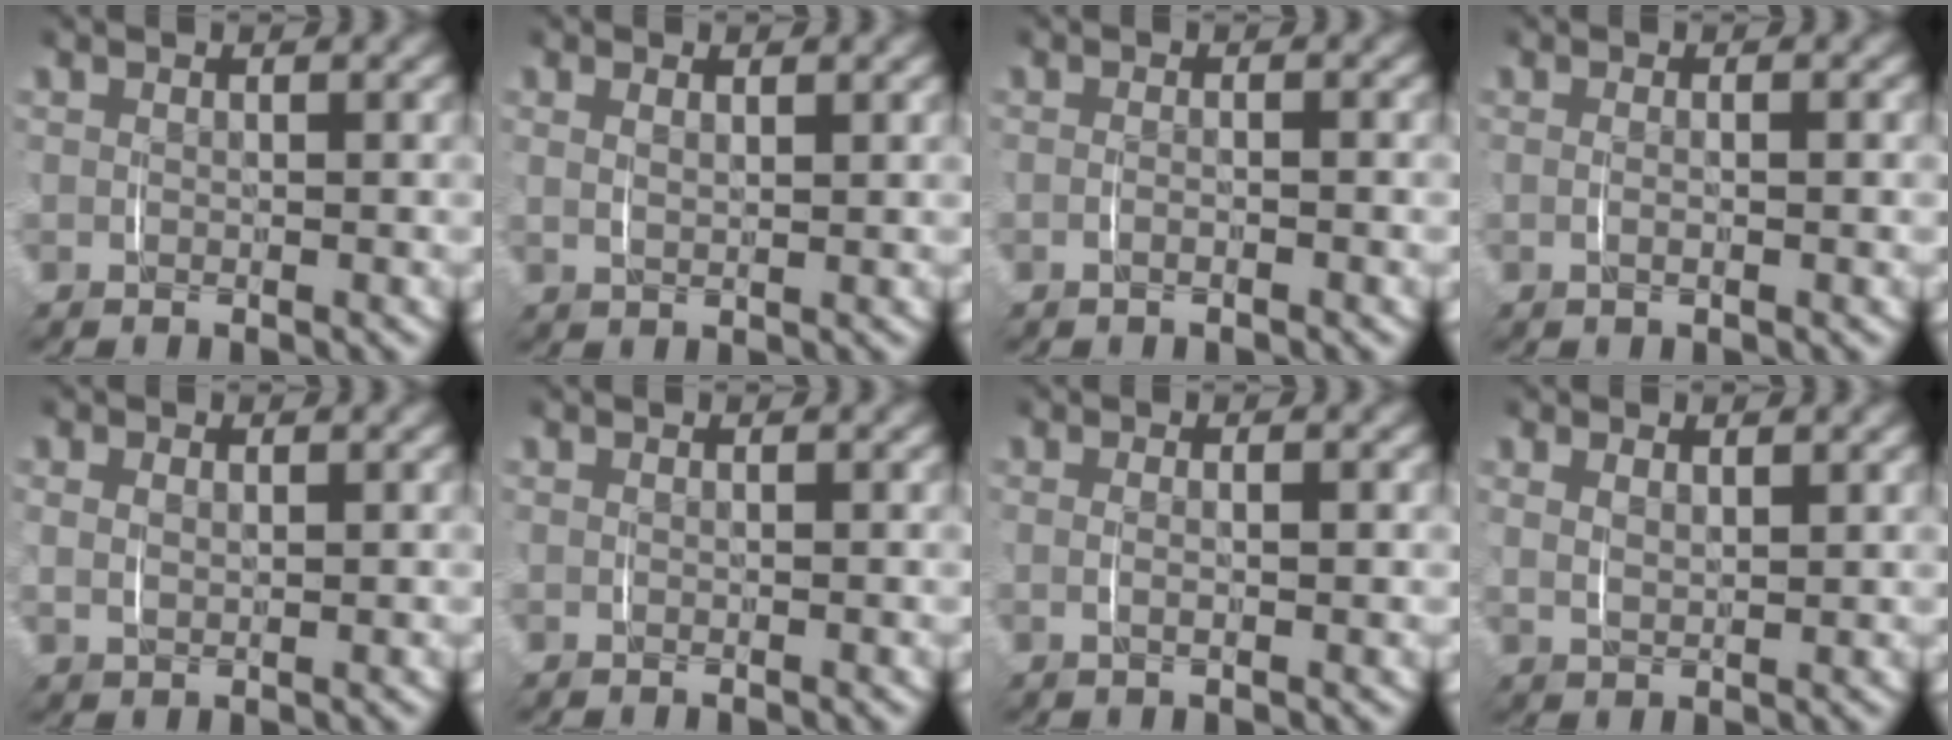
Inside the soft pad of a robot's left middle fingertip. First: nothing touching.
{"total": 1.2, "force": [0.8, 0.2, 0.9], "torque": [-0.016, -0.003, 0.021]}
{"total": 0.8, "force": [-0.5, 0.0, 0.6], "torque": [-0.017, 0.000, -0.010]}
{"total": 1.0, "force": [-0.1, 0.0, 1.0], "torque": [-0.021, -0.002, -0.001]}
{"total": 1.4, "force": [0.7, 0.8, 1.0], "torque": [-0.019, -0.004, 0.017]}
{"total": 0.0}
{"total": 1.3, "force": [0.1, 0.1, 1.3], "torque": [-0.024, -0.004, 0.003]}
{"total": 1.5, "force": [1.1, 0.5, 1.0], "torque": [-0.020, -0.004, 0.026]}